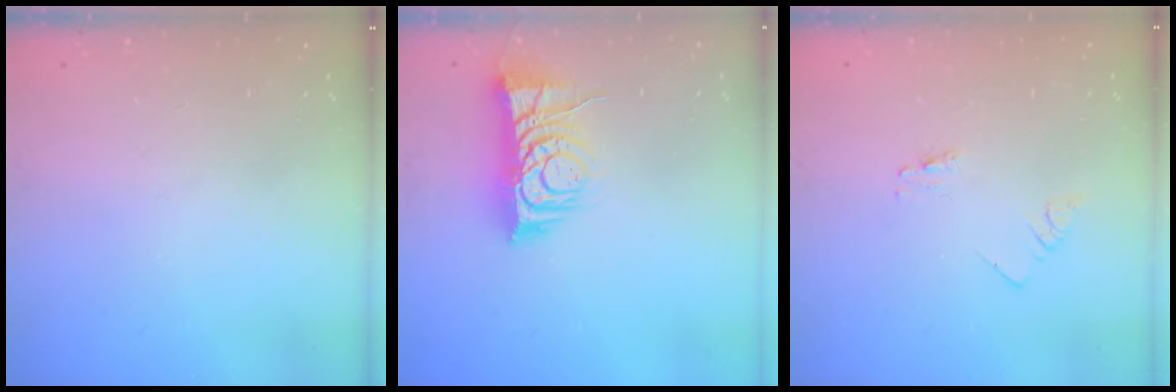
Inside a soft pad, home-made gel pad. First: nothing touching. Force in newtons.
{"total": 9.2, "press": 9.2, "slide": 0.7}
{"total": 0.0}